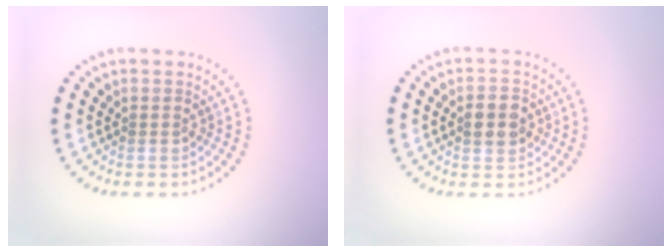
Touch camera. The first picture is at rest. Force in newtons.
{"total": 2.8, "press": 2.8, "slide": 0.2}